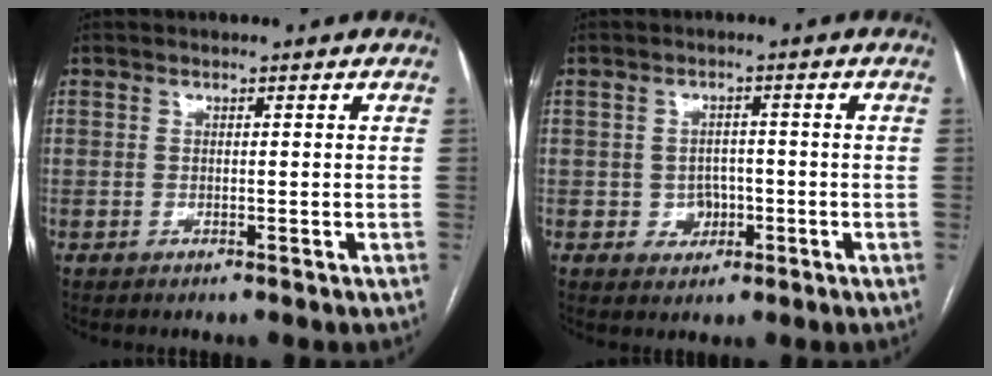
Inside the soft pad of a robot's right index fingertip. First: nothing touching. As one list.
[{"total": 2.3, "force": [-0.6, 2.0, 0.9], "torque": [-0.006, 0.006, -0.004]}]